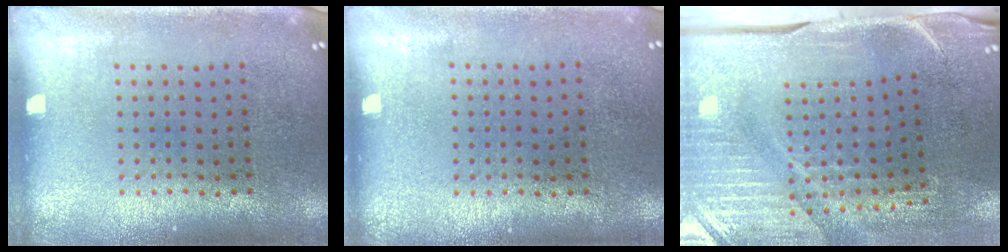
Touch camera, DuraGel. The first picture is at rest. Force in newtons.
{"total": 0.0}
{"total": 4.7, "press": 4.0, "slide": 2.5}